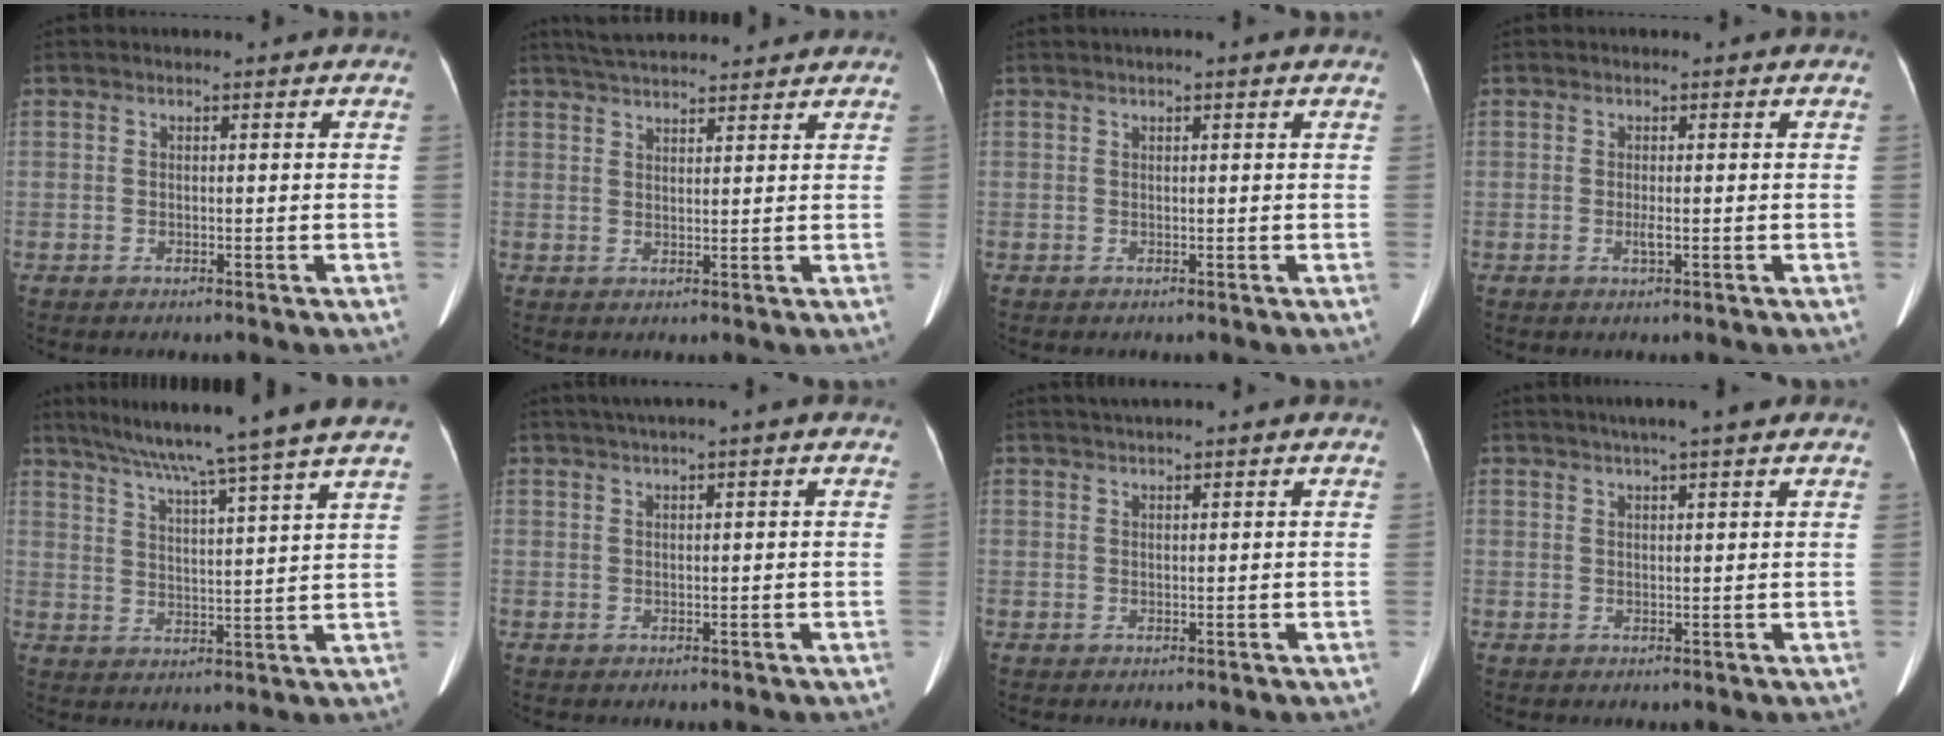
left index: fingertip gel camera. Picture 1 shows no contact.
{"total": 9.6, "force": [8.9, 1.2, 3.6], "torque": [-0.063, 0.035, 0.133]}
{"total": 1.3, "force": [0.9, -0.1, 1.0], "torque": [-0.017, 0.012, 0.014]}
{"total": 1.1, "force": [-0.2, 0.1, 1.0], "torque": [-0.022, -0.003, -0.002]}
{"total": 16.4, "force": [13.7, -2.7, 8.6], "torque": [-0.141, -0.014, 0.188]}
{"total": 3.6, "force": [2.5, -0.5, 2.5], "torque": [-0.044, 0.024, 0.045]}
{"total": 2.7, "force": [2.3, -0.3, 1.3], "torque": [-0.017, 0.027, 0.041]}
{"total": 6.1, "force": [4.8, 0.1, 3.8], "torque": [-0.056, 0.025, 0.068]}